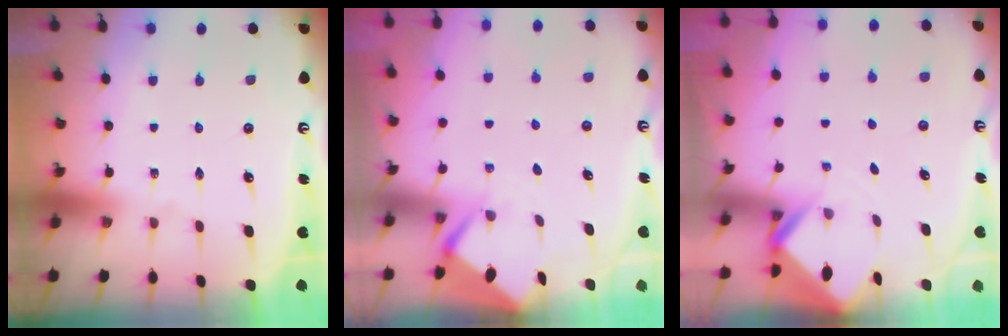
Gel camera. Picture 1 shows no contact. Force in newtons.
{"total": 2.9, "press": 2.8, "slide": 0.3}
{"total": 2.7, "press": 2.7, "slide": 0.2}